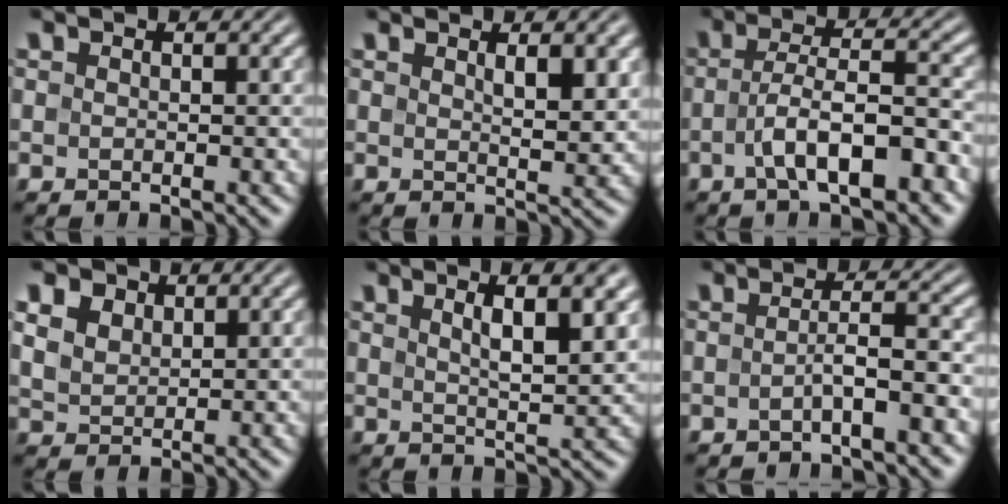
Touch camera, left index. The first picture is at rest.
{"total": 3.0, "force": [1.5, 0.8, 2.5], "torque": [-0.037, -0.006, 0.029]}
{"total": 6.3, "force": [-2.2, 1.9, 5.6], "torque": [-0.097, 0.007, -0.039]}
{"total": 5.4, "force": [3.3, 3.4, 2.6], "torque": [-0.083, 0.016, 0.055]}
{"total": 5.4, "force": [2.4, 1.3, 4.6], "torque": [-0.062, 0.002, 0.037]}
{"total": 2.9, "force": [-0.9, 0.5, 2.7], "torque": [-0.045, 0.010, -0.022]}